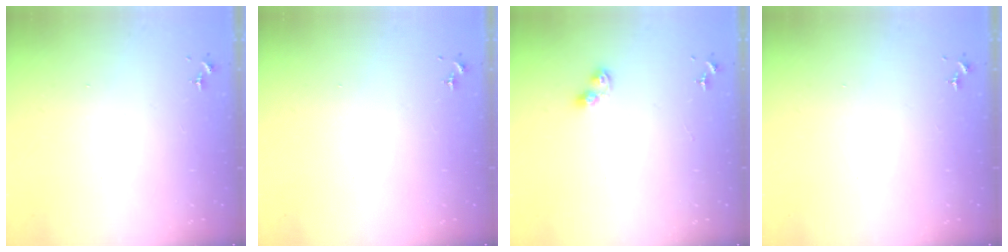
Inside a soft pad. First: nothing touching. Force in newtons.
{"total": 0.0}
{"total": 4.6, "press": 4.6, "slide": 0.5}
{"total": 0.0}